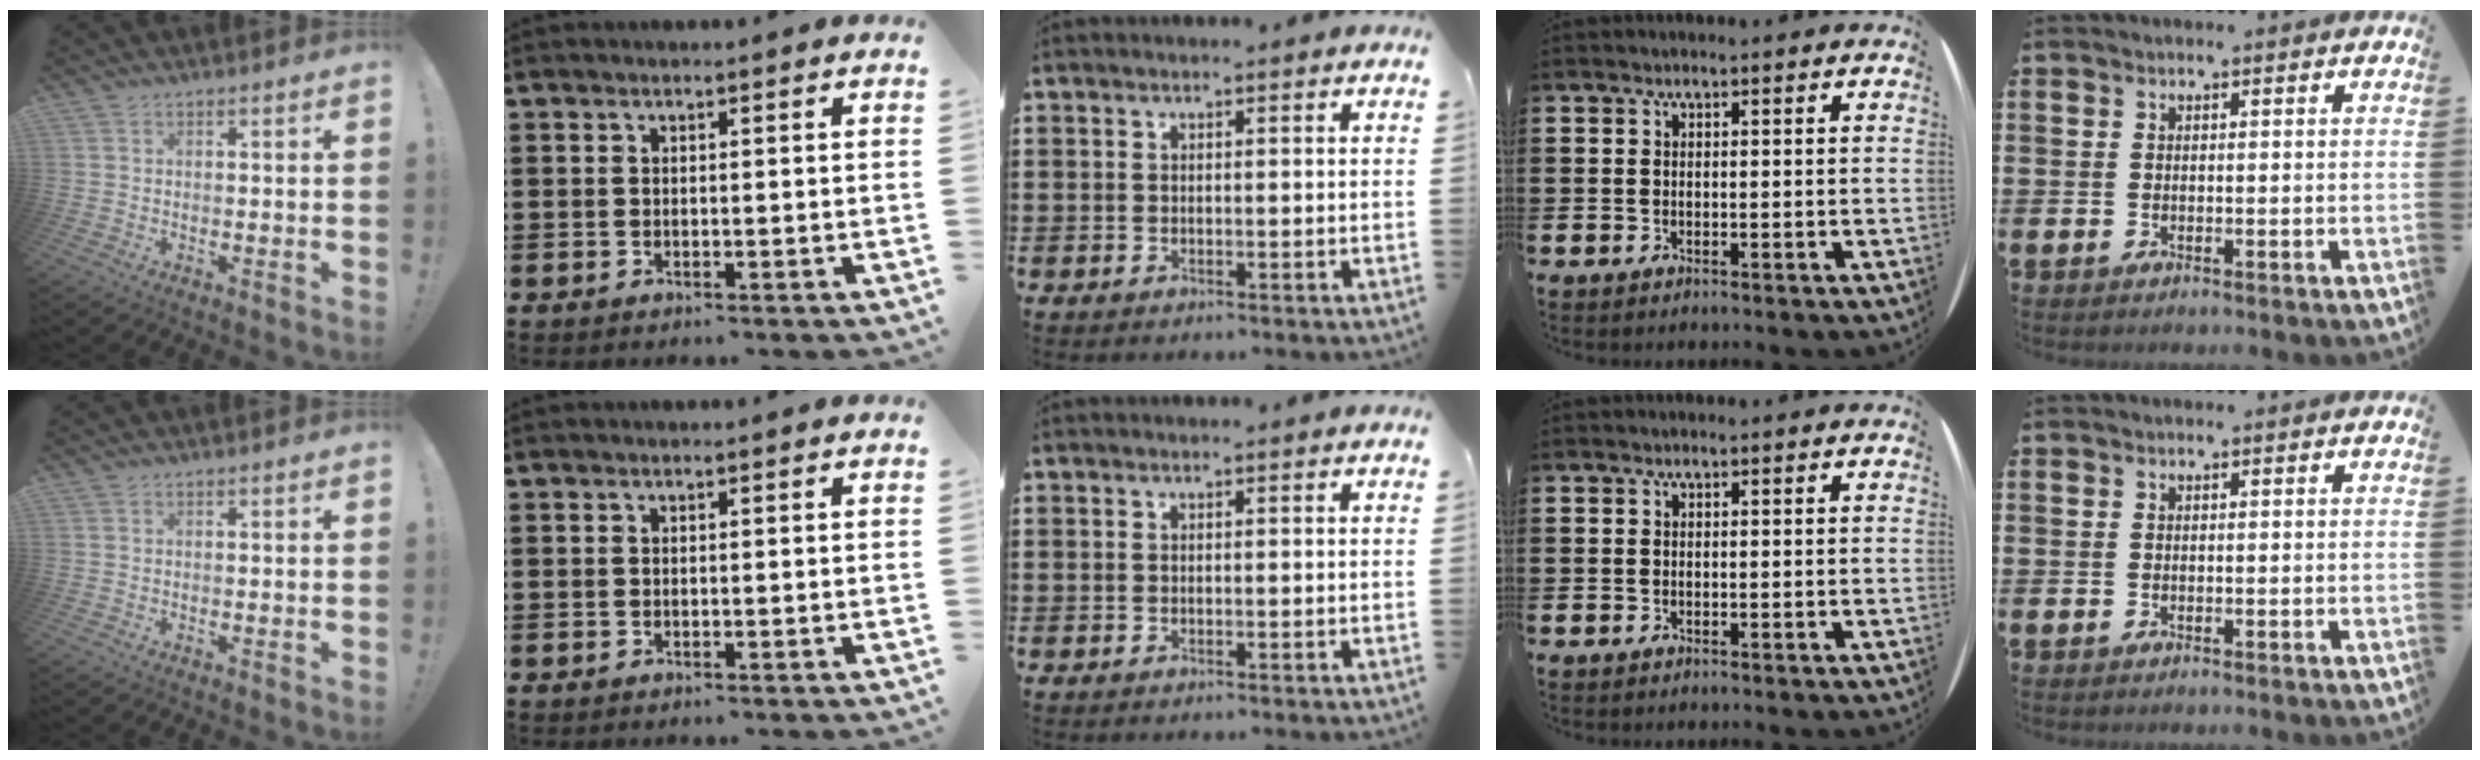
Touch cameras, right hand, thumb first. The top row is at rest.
{}